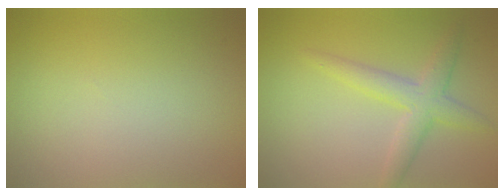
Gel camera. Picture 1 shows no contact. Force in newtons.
{"total": 3.3, "press": 3.3, "slide": 0.1}